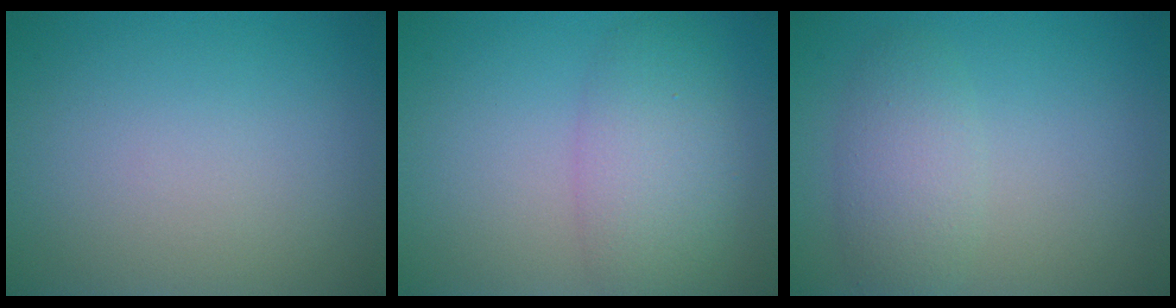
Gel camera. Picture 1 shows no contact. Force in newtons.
{"total": 4.8, "press": 4.8, "slide": 0.3}
{"total": 3.1, "press": 3.1, "slide": 0.0}